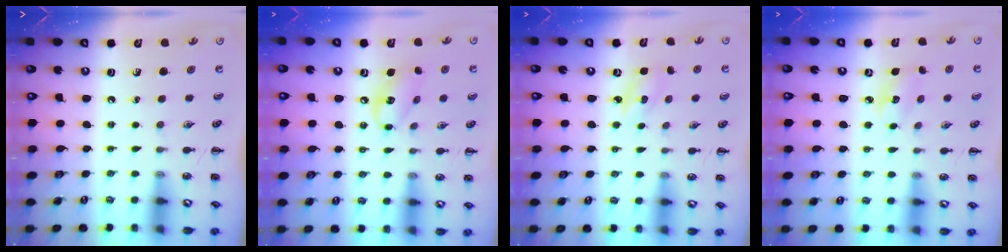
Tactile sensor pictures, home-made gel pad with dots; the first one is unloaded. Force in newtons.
{"total": 8.7, "press": 8.6, "slide": 1.3}
{"total": 2.9, "press": 2.8, "slide": 0.9}
{"total": 4.0, "press": 3.9, "slide": 0.9}